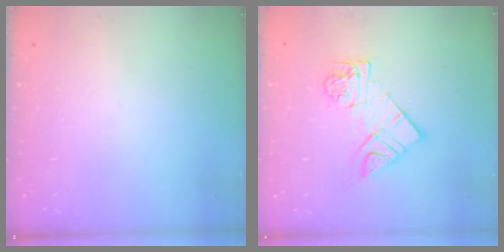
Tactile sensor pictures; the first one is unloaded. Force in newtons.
{"total": 10.5, "press": 10.5, "slide": 0.6}